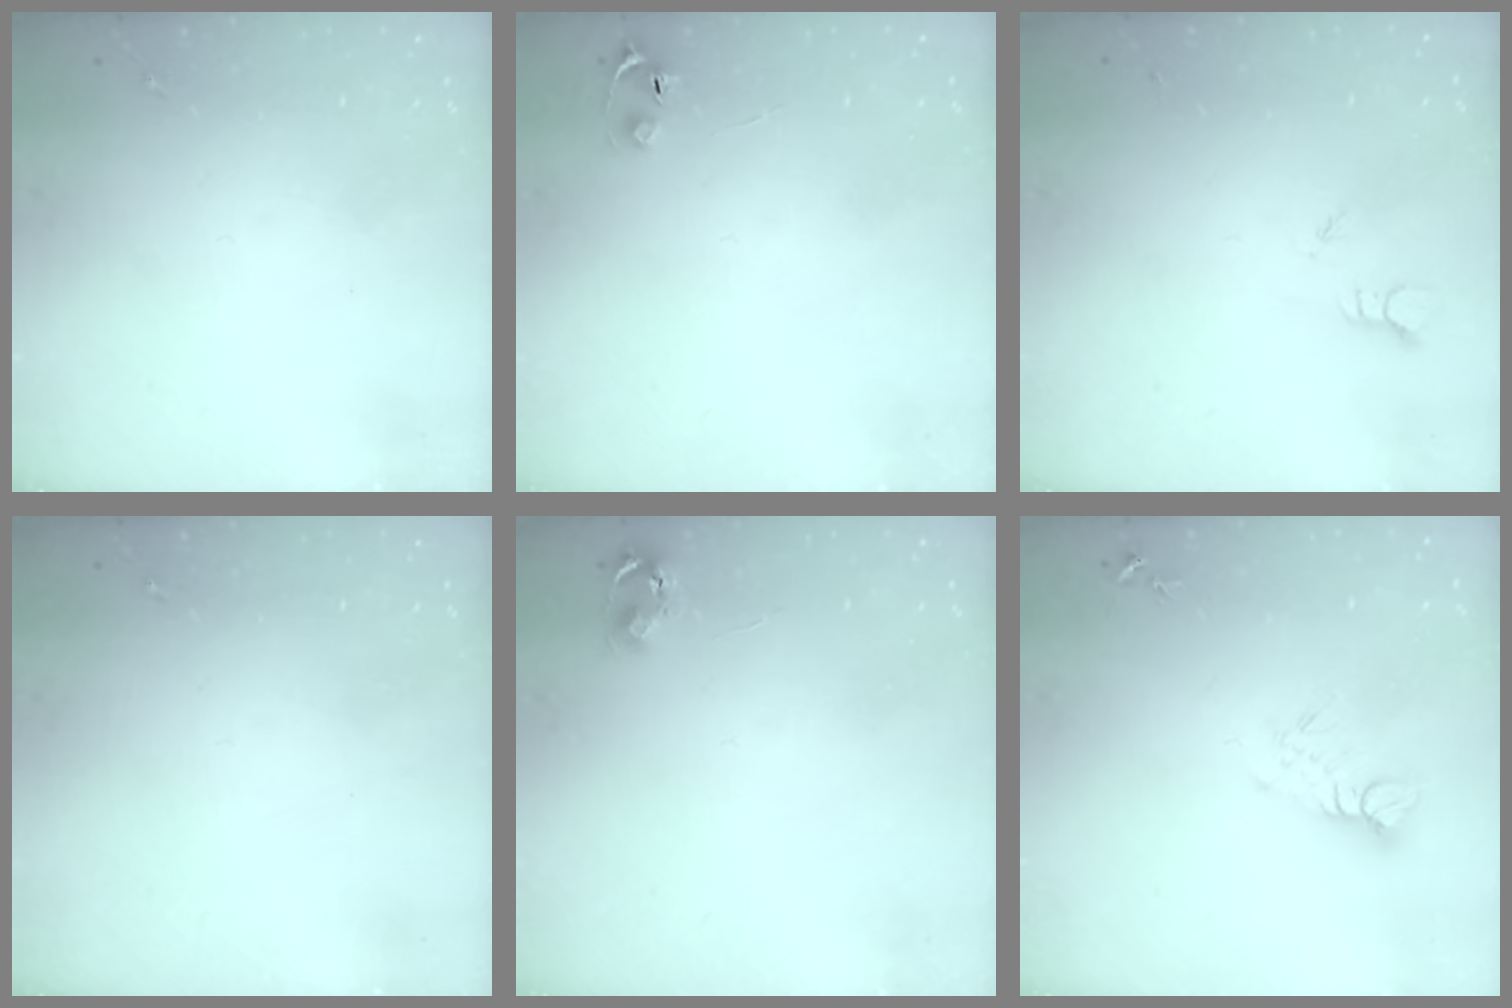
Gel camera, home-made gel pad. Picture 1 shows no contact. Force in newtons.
{"total": 4.0, "press": 4.0, "slide": 0.5}
{"total": 1.8, "press": 1.8, "slide": 0.0}
{"total": 0.0}
{"total": 5.3, "press": 5.3, "slide": 0.5}
{"total": 6.6, "press": 6.6, "slide": 0.5}